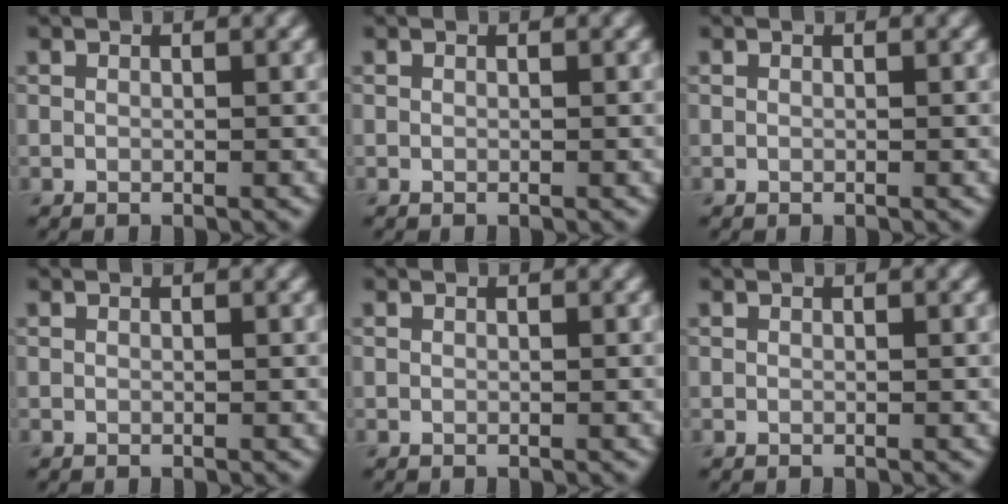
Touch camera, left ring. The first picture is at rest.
{"total": 0.0}
{"total": 0.0}
{"total": 0.0}
{"total": 0.0}
{"total": 0.0}